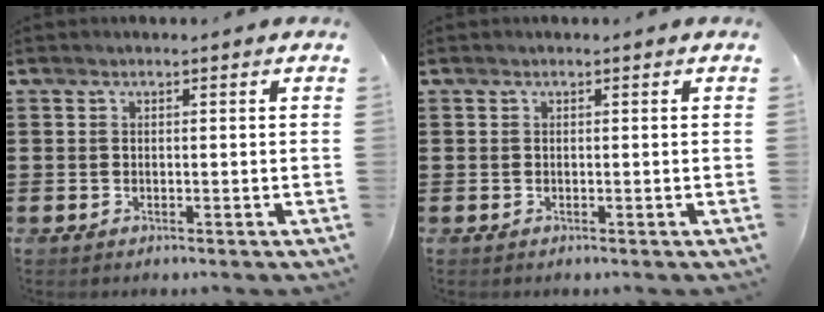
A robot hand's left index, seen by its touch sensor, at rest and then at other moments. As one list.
[{"total": 0.0}]